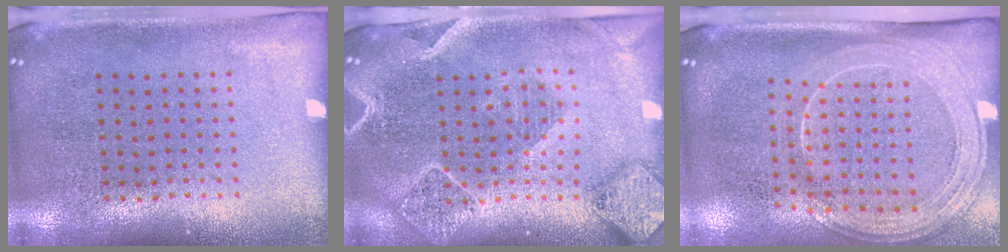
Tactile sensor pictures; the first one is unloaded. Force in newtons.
{"total": 2.4, "press": 2.2, "slide": 1.0}
{"total": 2.0, "press": 1.8, "slide": 1.0}